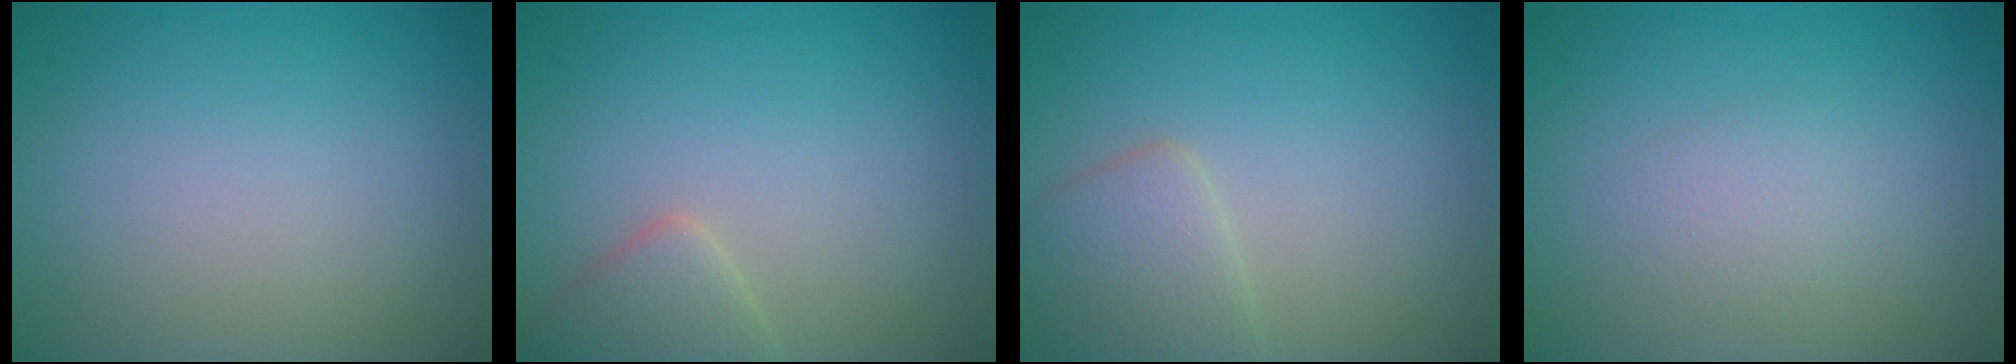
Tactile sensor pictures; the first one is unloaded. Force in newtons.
{"total": 2.4, "press": 2.4, "slide": 0.1}
{"total": 2.9, "press": 2.9, "slide": 0.1}
{"total": 1.6, "press": 1.6, "slide": 0.1}